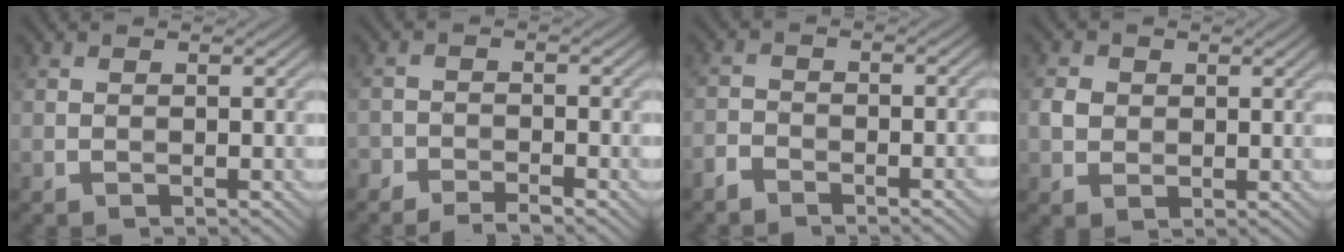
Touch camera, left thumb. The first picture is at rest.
{"total": 3.2, "force": [-2.9, 0.6, 1.2], "torque": [-0.022, -0.001, -0.058]}
{"total": 3.3, "force": [-2.9, 0.8, 1.3], "torque": [-0.027, -0.003, -0.062]}
{"total": 2.5, "force": [0.4, 2.1, 1.3], "torque": [-0.032, -0.001, 0.005]}